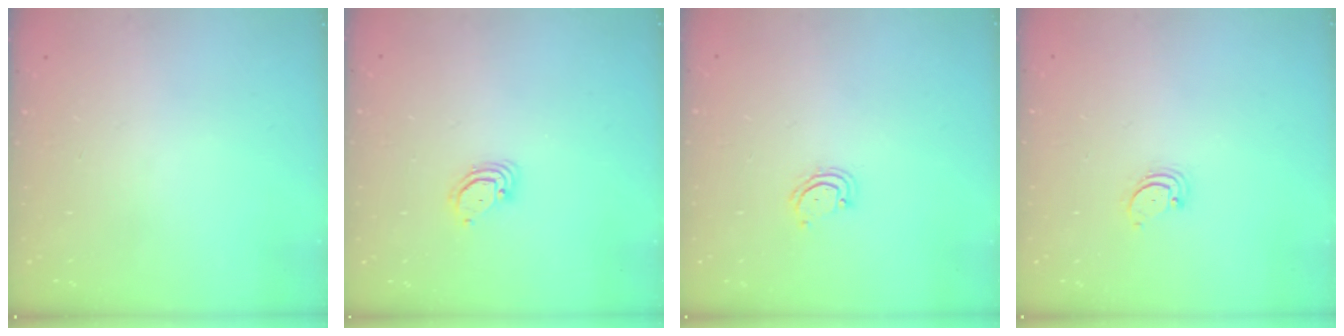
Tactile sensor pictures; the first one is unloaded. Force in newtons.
{"total": 3.2, "press": 3.2, "slide": 0.2}
{"total": 3.9, "press": 3.9, "slide": 0.4}
{"total": 2.6, "press": 2.5, "slide": 0.3}